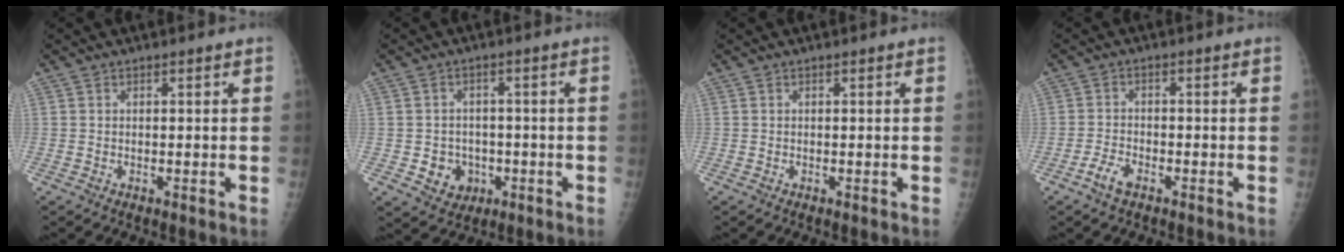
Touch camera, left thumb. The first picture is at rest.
{"total": 6.0, "force": [-1.7, 5.3, 2.3], "torque": [-0.008, 0.010, -0.019]}
{"total": 0.0}
{"total": 3.5, "force": [-2.3, 1.5, 2.2], "torque": [-0.046, 0.013, -0.044]}